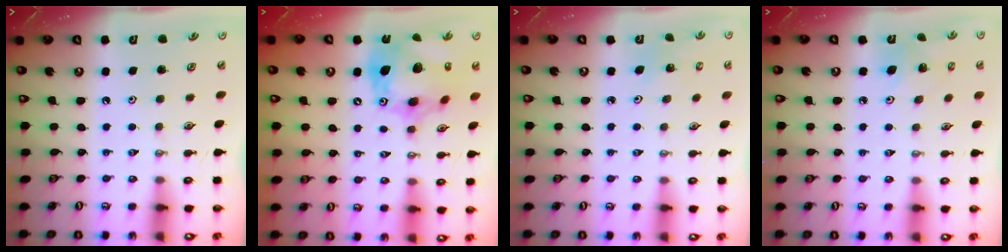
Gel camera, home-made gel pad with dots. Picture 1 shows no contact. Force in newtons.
{"total": 18.4, "press": 18.3, "slide": 1.9}
{"total": 2.5, "press": 2.5, "slide": 0.2}
{"total": 5.8, "press": 5.6, "slide": 1.6}